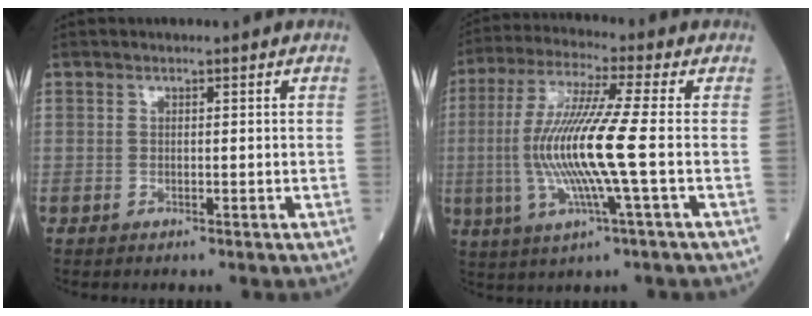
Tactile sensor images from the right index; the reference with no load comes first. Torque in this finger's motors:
{"motor_torque": [2.00, -0.05, 1.05, 0.21]}